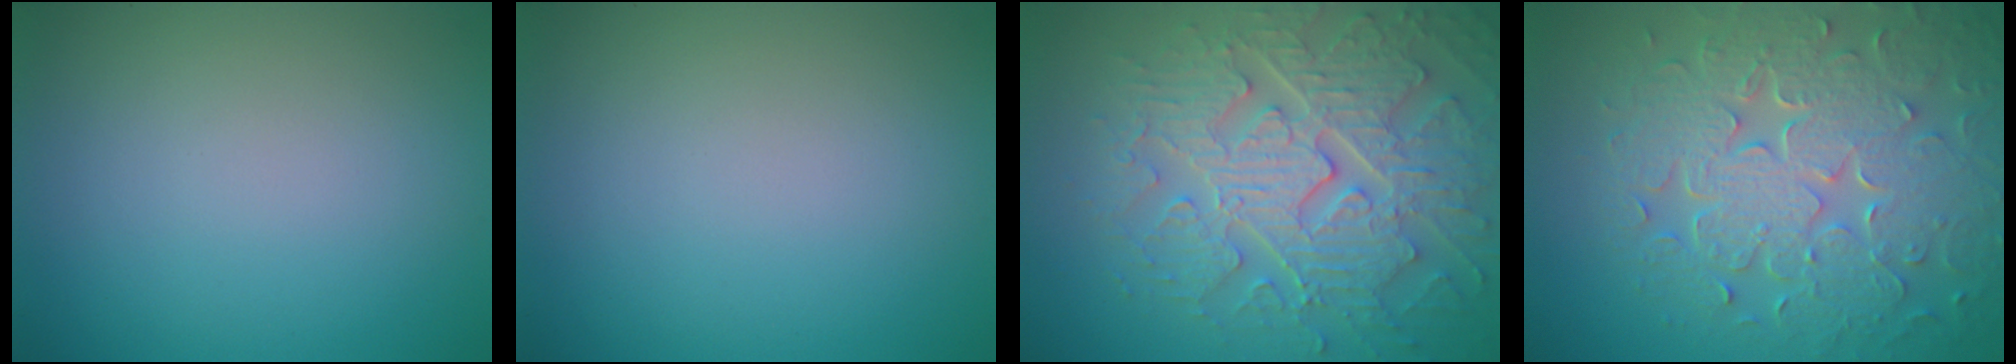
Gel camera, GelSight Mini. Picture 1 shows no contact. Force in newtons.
{"total": 0.0}
{"total": 8.3, "press": 6.5, "slide": 5.1}
{"total": 9.0, "press": 6.5, "slide": 6.3}